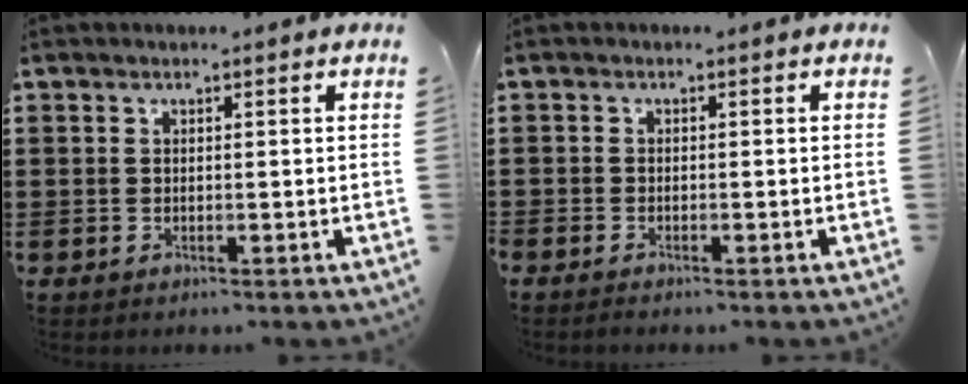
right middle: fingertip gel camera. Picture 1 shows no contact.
{"total": 0.7, "force": [-0.6, 0.0, 0.2], "torque": [-0.005, -0.003, -0.012]}